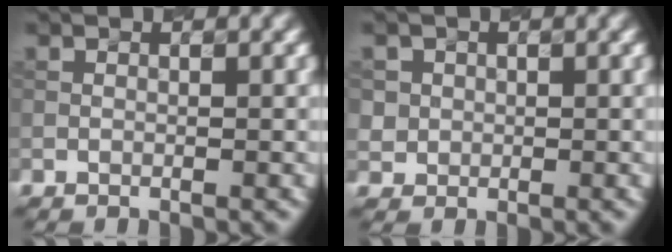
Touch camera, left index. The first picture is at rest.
{"total": 1.8, "force": [0.4, 1.7, -0.2], "torque": [0.001, 0.003, 0.018]}